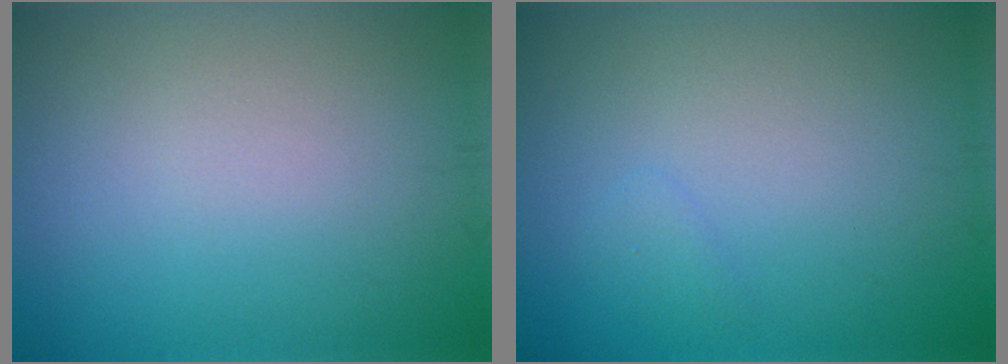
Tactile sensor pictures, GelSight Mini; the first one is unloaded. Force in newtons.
{"total": 0.7, "press": 0.7, "slide": 0.0}